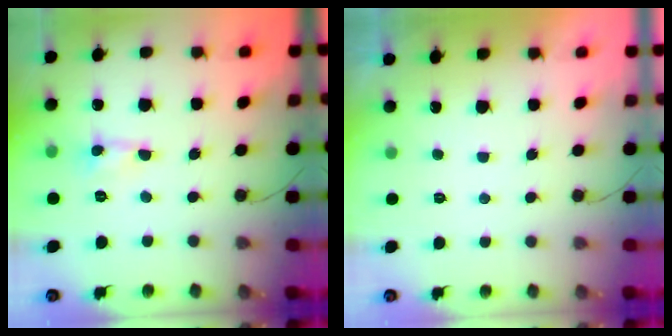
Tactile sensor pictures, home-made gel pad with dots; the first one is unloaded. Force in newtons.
{"total": 0.0}